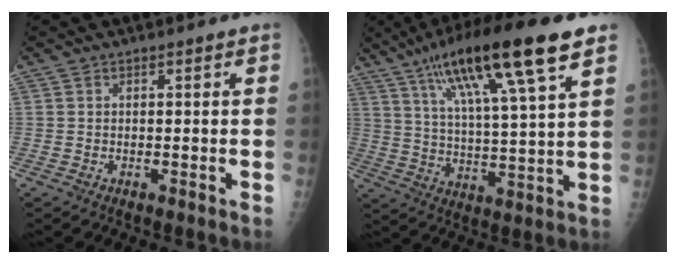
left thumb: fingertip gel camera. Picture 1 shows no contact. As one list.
[{"total": 20.3, "force": [11.3, 3.0, 16.6], "torque": [-0.282, -0.018, 0.195]}]